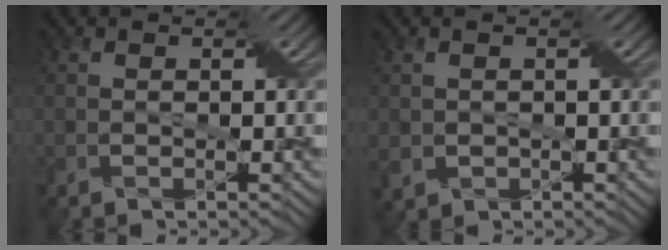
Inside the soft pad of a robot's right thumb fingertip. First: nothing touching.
{"total": 2.0, "force": [-0.1, 1.9, 0.4], "torque": [-0.025, -0.010, -0.002]}